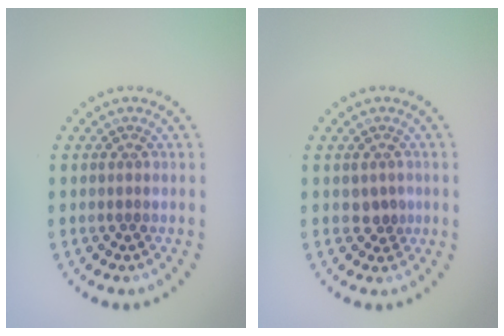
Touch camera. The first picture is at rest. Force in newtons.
{"total": 1.3, "press": 1.2, "slide": 0.6}